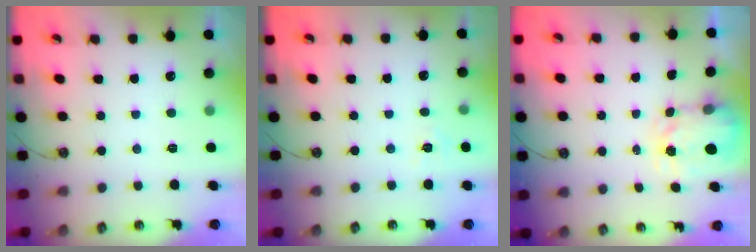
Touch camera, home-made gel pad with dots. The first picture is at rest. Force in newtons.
{"total": 3.5, "press": 3.5, "slide": 0.5}
{"total": 3.6, "press": 3.5, "slide": 0.4}